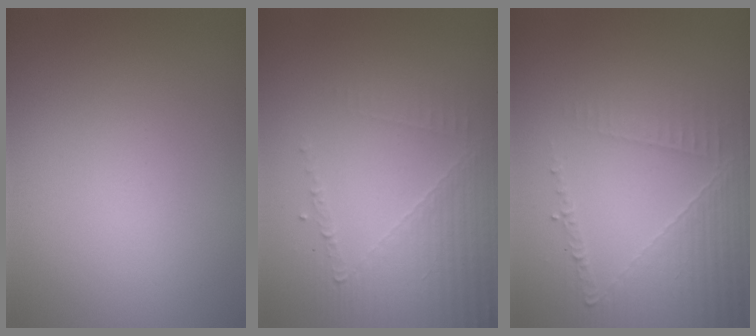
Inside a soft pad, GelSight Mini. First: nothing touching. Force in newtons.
{"total": 4.9, "press": 2.9, "slide": 3.9}
{"total": 4.4, "press": 2.9, "slide": 3.3}